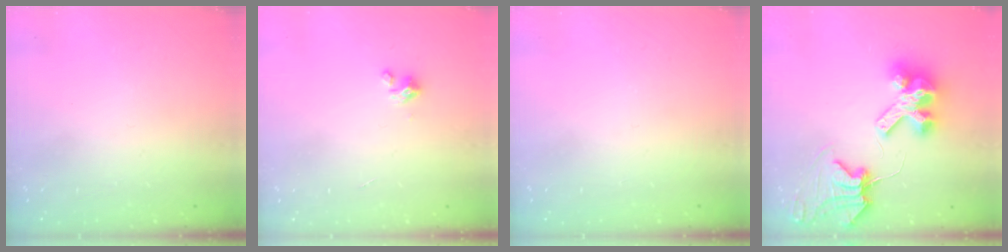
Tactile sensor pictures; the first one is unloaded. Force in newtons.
{"total": 2.0, "press": 2.0, "slide": 0.2}
{"total": 0.0}
{"total": 11.3, "press": 11.2, "slide": 1.3}